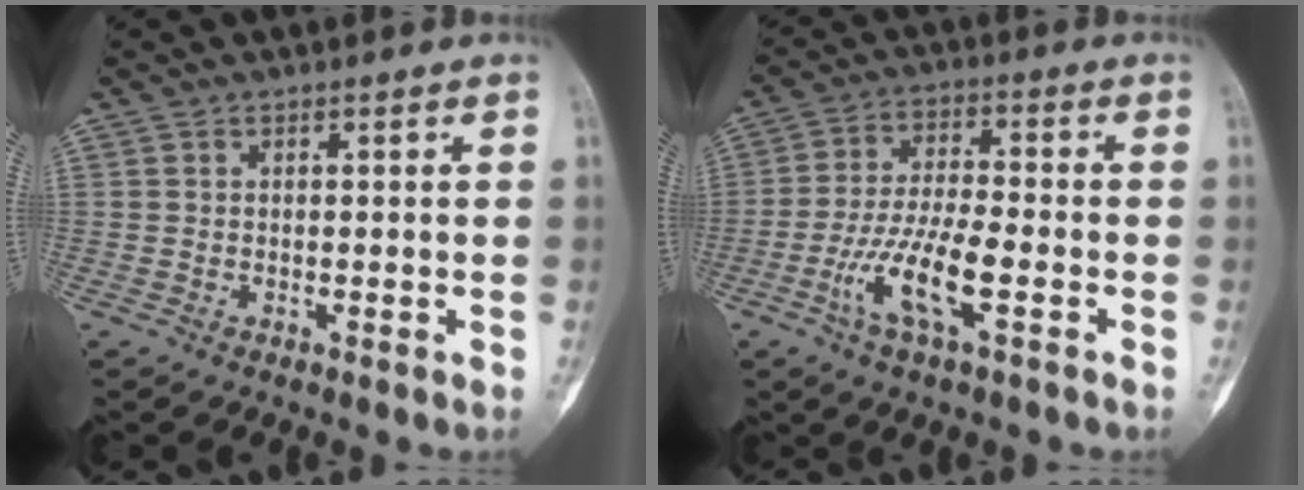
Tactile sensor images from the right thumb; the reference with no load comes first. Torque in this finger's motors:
{"motor_torque": [1.67, 1.29, 1.07, -0.94, 0.34]}